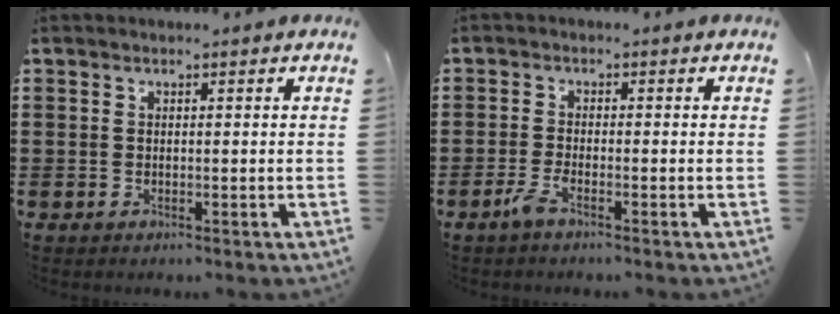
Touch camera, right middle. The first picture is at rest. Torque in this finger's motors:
{"motor_torque": [0.62, -0.02, 0.03, 0.03]}